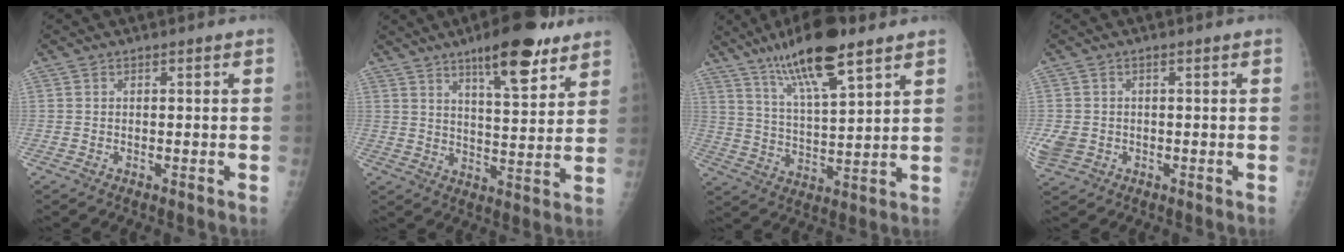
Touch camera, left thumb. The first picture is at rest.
{"total": 13.6, "force": [8.8, 3.7, 9.8], "torque": [-0.121, -0.046, 0.131]}
{"total": 14.7, "force": [9.5, 3.3, 10.7], "torque": [-0.182, -0.038, 0.176]}
{"total": 4.5, "force": [-0.9, 3.8, 2.3], "torque": [-0.054, 0.000, -0.009]}